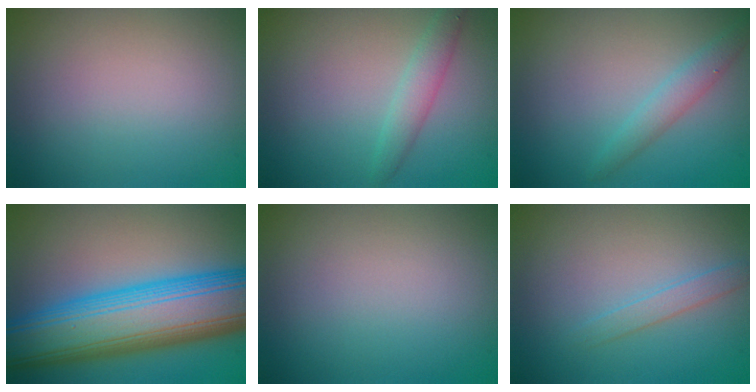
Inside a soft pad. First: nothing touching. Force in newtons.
{"total": 2.0, "press": 2.0, "slide": 0.0}
{"total": 1.9, "press": 1.9, "slide": 0.0}
{"total": 13.8, "press": 13.8, "slide": 0.1}
{"total": 0.0}
{"total": 1.3, "press": 1.3, "slide": 0.1}